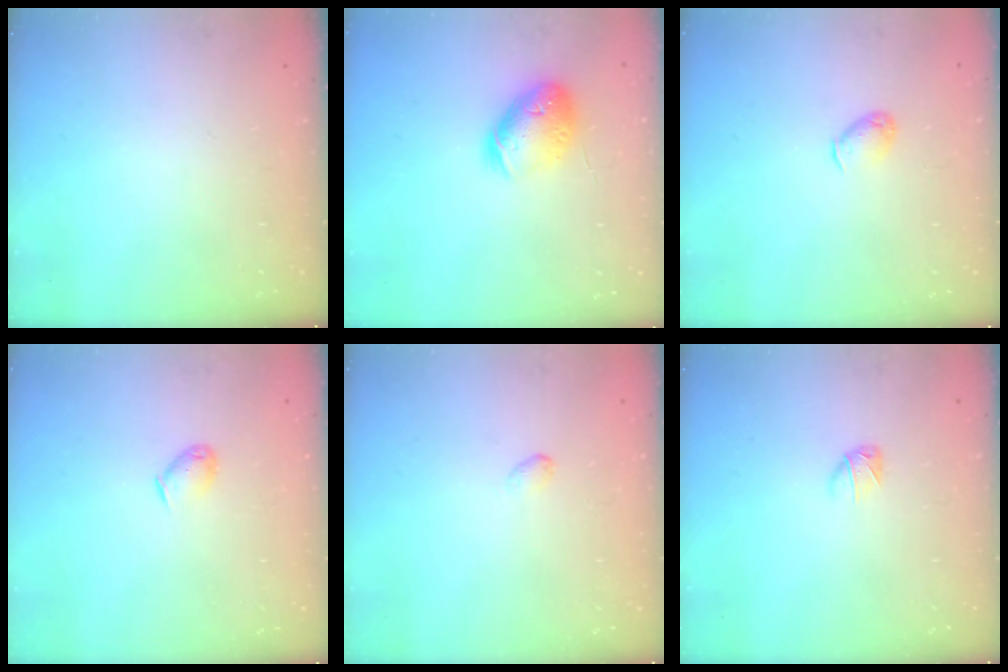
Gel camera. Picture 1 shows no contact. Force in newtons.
{"total": 13.9, "press": 13.8, "slide": 2.2}
{"total": 4.5, "press": 4.4, "slide": 0.7}
{"total": 4.3, "press": 4.2, "slide": 0.8}
{"total": 2.7, "press": 2.7, "slide": 0.5}
{"total": 3.4, "press": 3.3, "slide": 0.7}